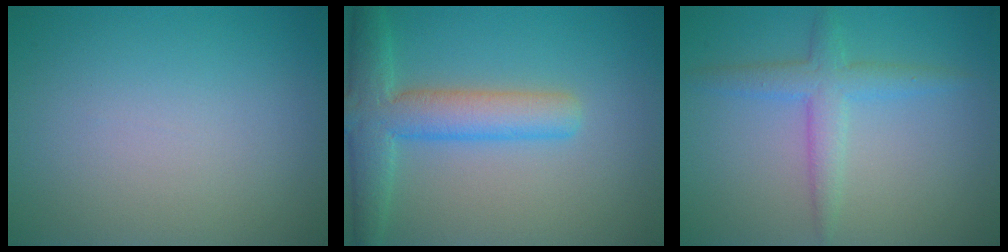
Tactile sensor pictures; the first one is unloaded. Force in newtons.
{"total": 5.8, "press": 5.8, "slide": 0.3}
{"total": 3.0, "press": 3.0, "slide": 0.1}